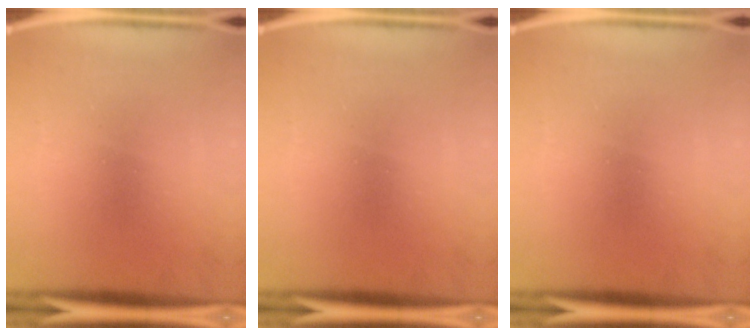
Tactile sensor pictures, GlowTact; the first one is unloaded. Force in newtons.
{"total": 0.0}
{"total": 0.0}